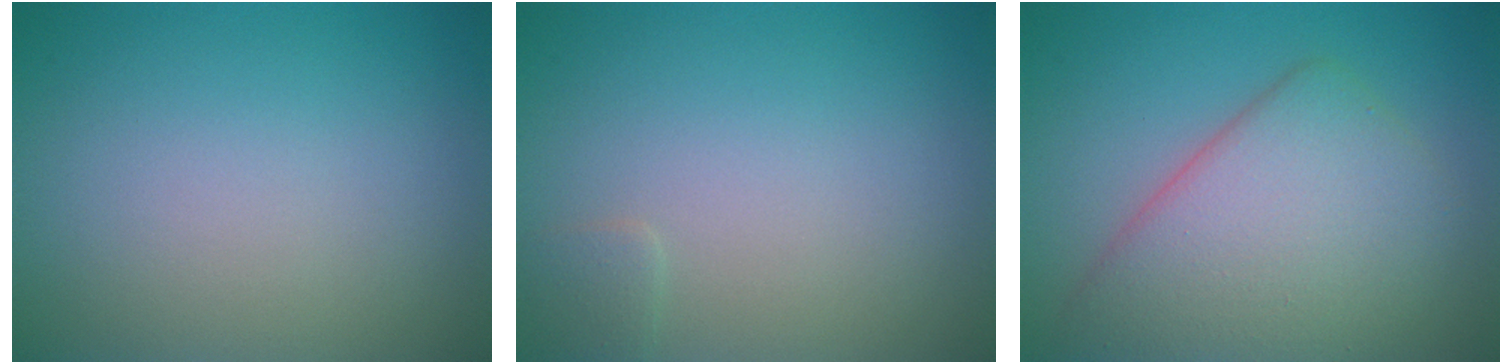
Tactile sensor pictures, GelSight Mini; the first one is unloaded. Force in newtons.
{"total": 0.8, "press": 0.8, "slide": 0.1}
{"total": 7.4, "press": 7.4, "slide": 0.3}